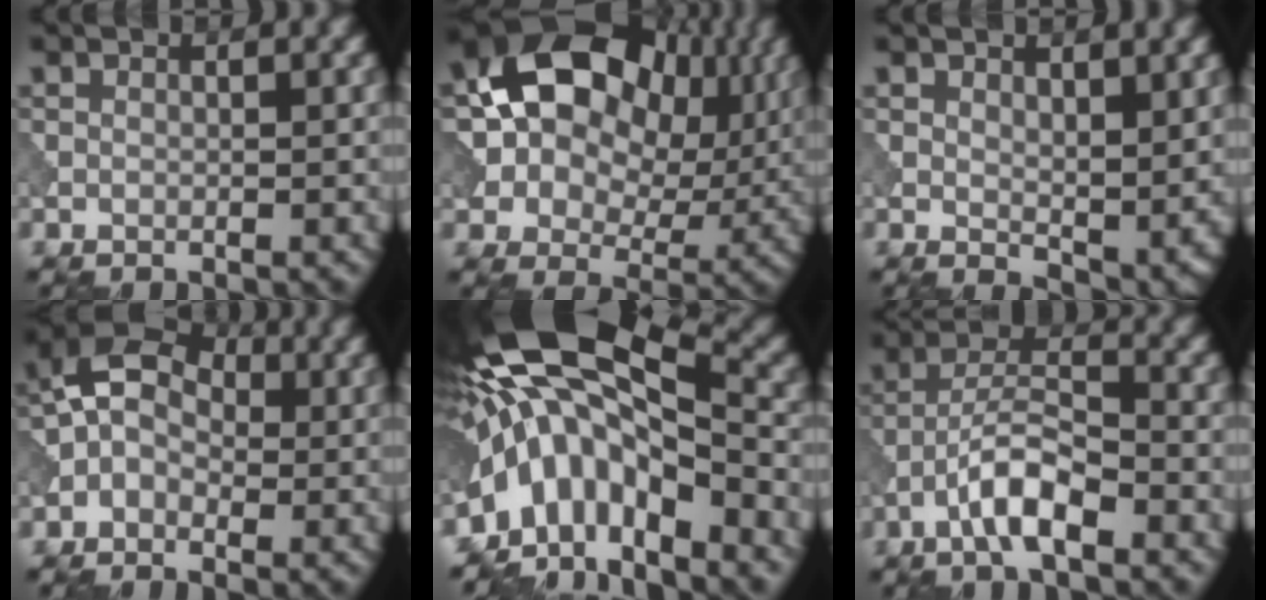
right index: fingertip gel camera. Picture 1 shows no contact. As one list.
[{"total": 16.4, "force": [4.0, 12.2, 10.3], "torque": [-0.168, 0.020, 0.071]}, {"total": 4.0, "force": [1.6, 2.1, 3.0], "torque": [-0.046, -0.014, 0.034]}, {"total": 6.3, "force": [0.0, 4.6, 4.3], "torque": [-0.061, 0.037, -0.026]}, {"total": 12.7, "force": [-2.7, 5.7, 11.1], "torque": [-0.183, 0.020, -0.051]}, {"total": 5.0, "force": [-2.7, 1.4, 4.0], "torque": [-0.069, 0.014, -0.056]}]